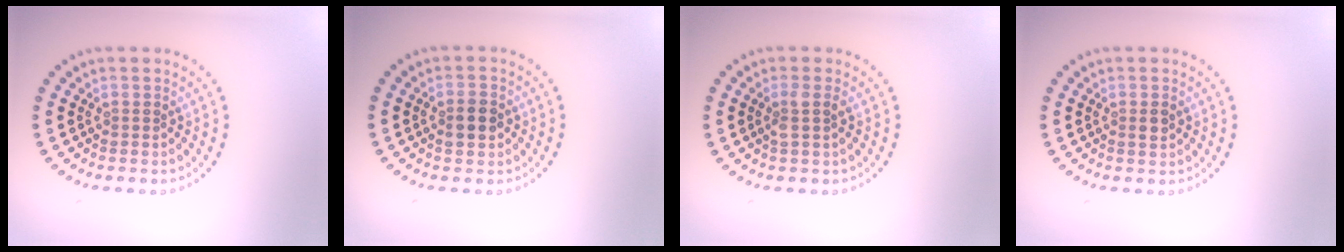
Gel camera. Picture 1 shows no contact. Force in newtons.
{"total": 2.6, "press": 2.6, "slide": 0.1}
{"total": 1.5, "press": 1.2, "slide": 0.9}
{"total": 1.1, "press": 1.0, "slide": 0.2}